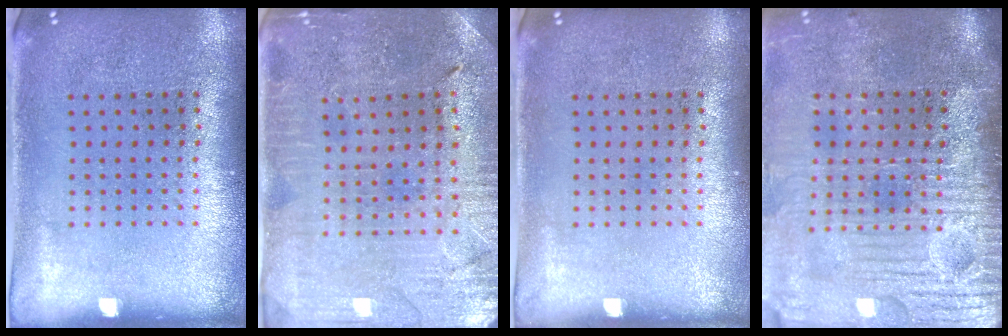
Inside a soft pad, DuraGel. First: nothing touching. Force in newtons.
{"total": 1.0, "press": 0.9, "slide": 0.2}
{"total": 0.0}
{"total": 4.7, "press": 4.0, "slide": 2.4}